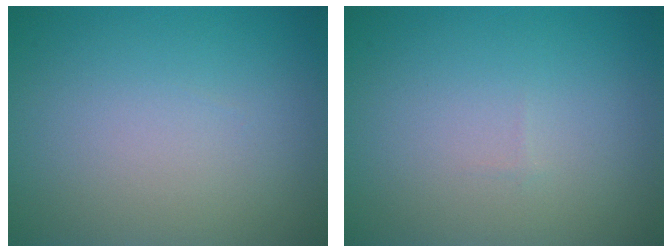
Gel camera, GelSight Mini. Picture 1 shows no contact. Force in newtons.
{"total": 0.0}